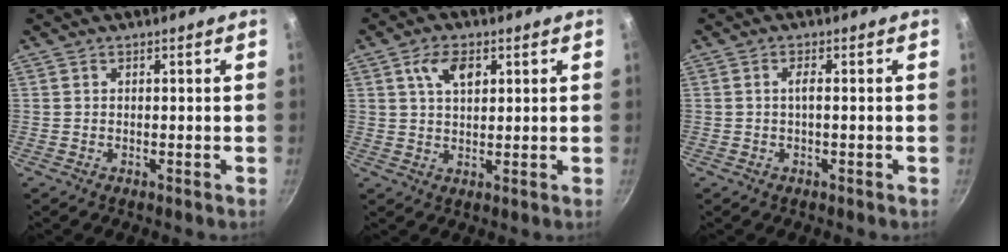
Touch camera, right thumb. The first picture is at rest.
{"total": 6.0, "force": [2.3, 3.4, 4.3], "torque": [-0.067, -0.004, 0.038]}
{"total": 1.5, "force": [-0.2, 0.4, 1.5], "torque": [-0.033, 0.005, -0.006]}